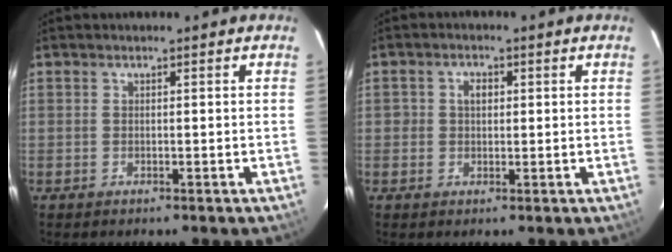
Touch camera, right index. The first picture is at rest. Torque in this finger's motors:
{"motor_torque": [0.04, 0.00, 0.07, 0.02]}